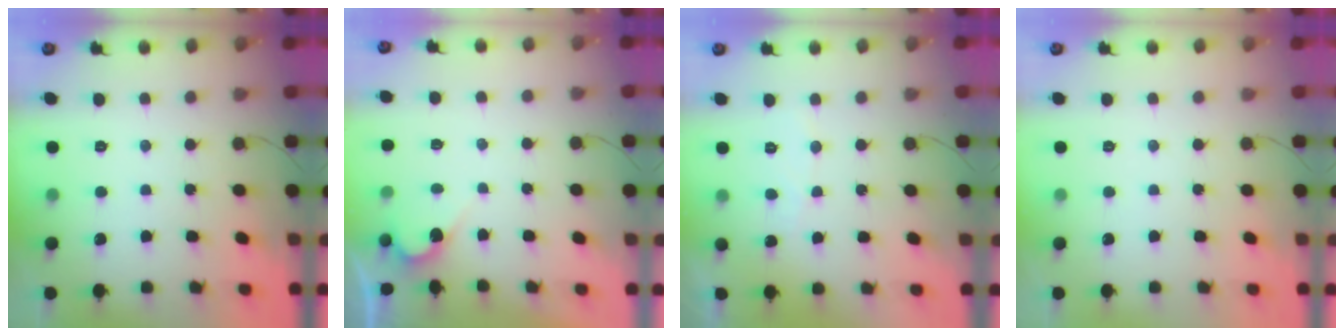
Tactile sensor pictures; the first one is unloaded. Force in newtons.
{"total": 2.7, "press": 2.7, "slide": 0.2}
{"total": 3.8, "press": 3.8, "slide": 0.2}
{"total": 0.0}